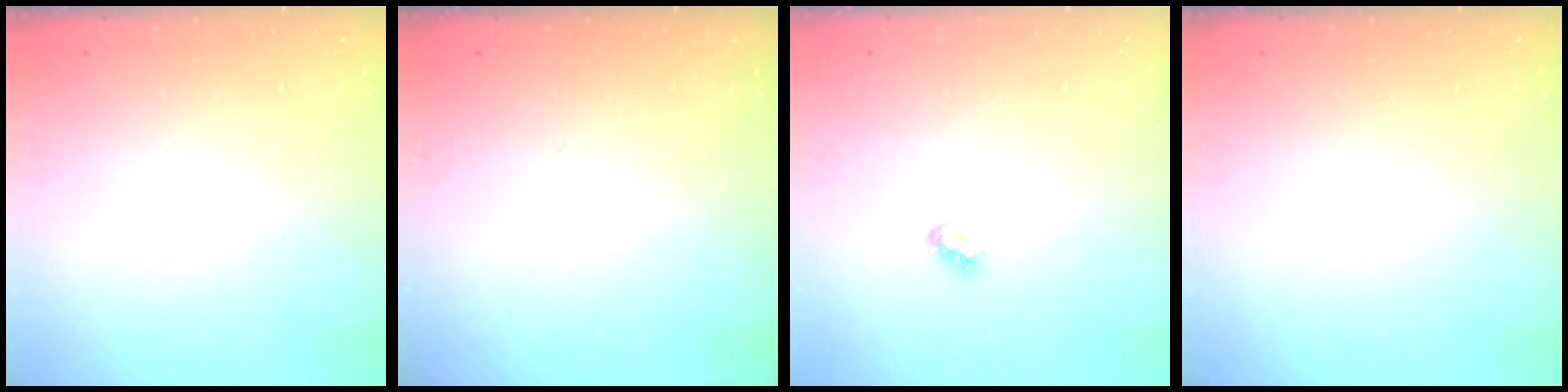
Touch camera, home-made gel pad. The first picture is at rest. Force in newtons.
{"total": 0.0}
{"total": 2.9, "press": 2.9, "slide": 0.2}
{"total": 0.0}